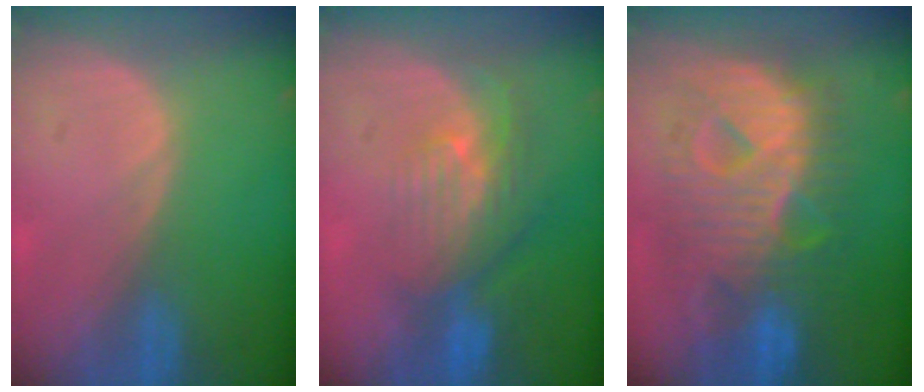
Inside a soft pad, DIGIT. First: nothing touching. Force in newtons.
{"total": 7.9, "press": 7.0, "slide": 3.5}
{"total": 12.7, "press": 12.6, "slide": 1.3}